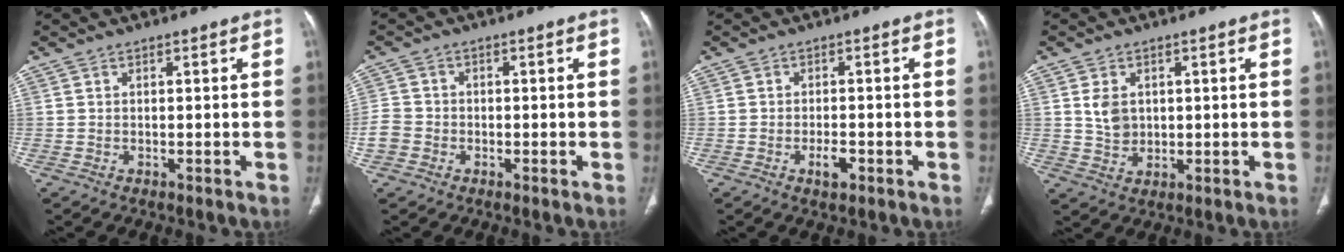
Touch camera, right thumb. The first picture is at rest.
{"total": 4.0, "force": [-1.4, 3.4, 1.4], "torque": [-0.027, 0.013, -0.032]}
{"total": 2.8, "force": [-1.3, 1.2, 2.2], "torque": [-0.037, 0.003, -0.020]}
{"total": 4.5, "force": [1.0, 3.5, 2.7], "torque": [-0.035, -0.010, 0.026]}